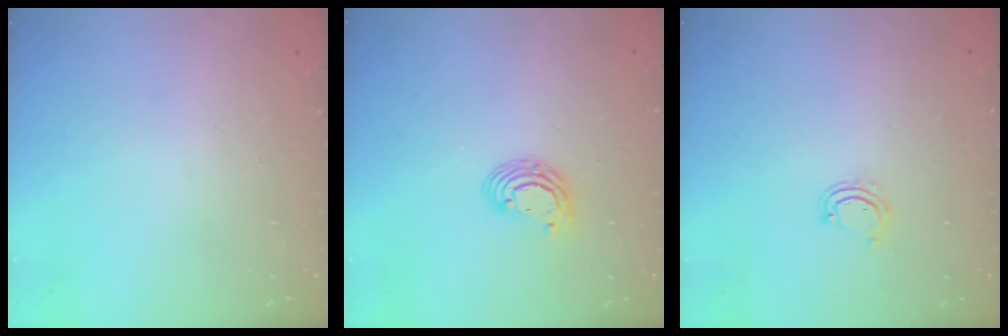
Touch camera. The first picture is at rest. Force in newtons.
{"total": 6.5, "press": 6.5, "slide": 0.2}
{"total": 2.7, "press": 2.7, "slide": 0.2}